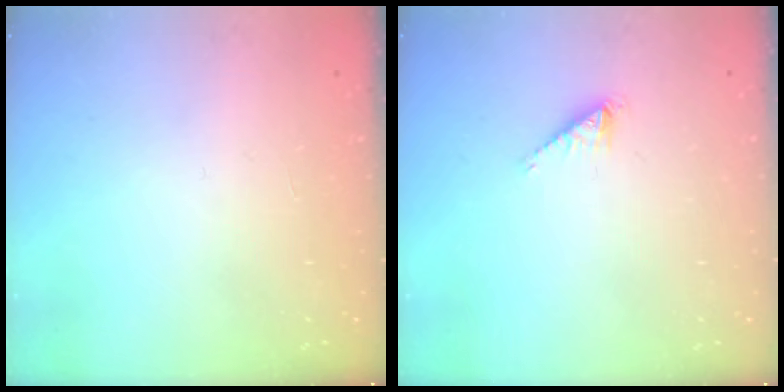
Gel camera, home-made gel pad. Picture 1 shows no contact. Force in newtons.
{"total": 0.8, "press": 0.7, "slide": 0.1}